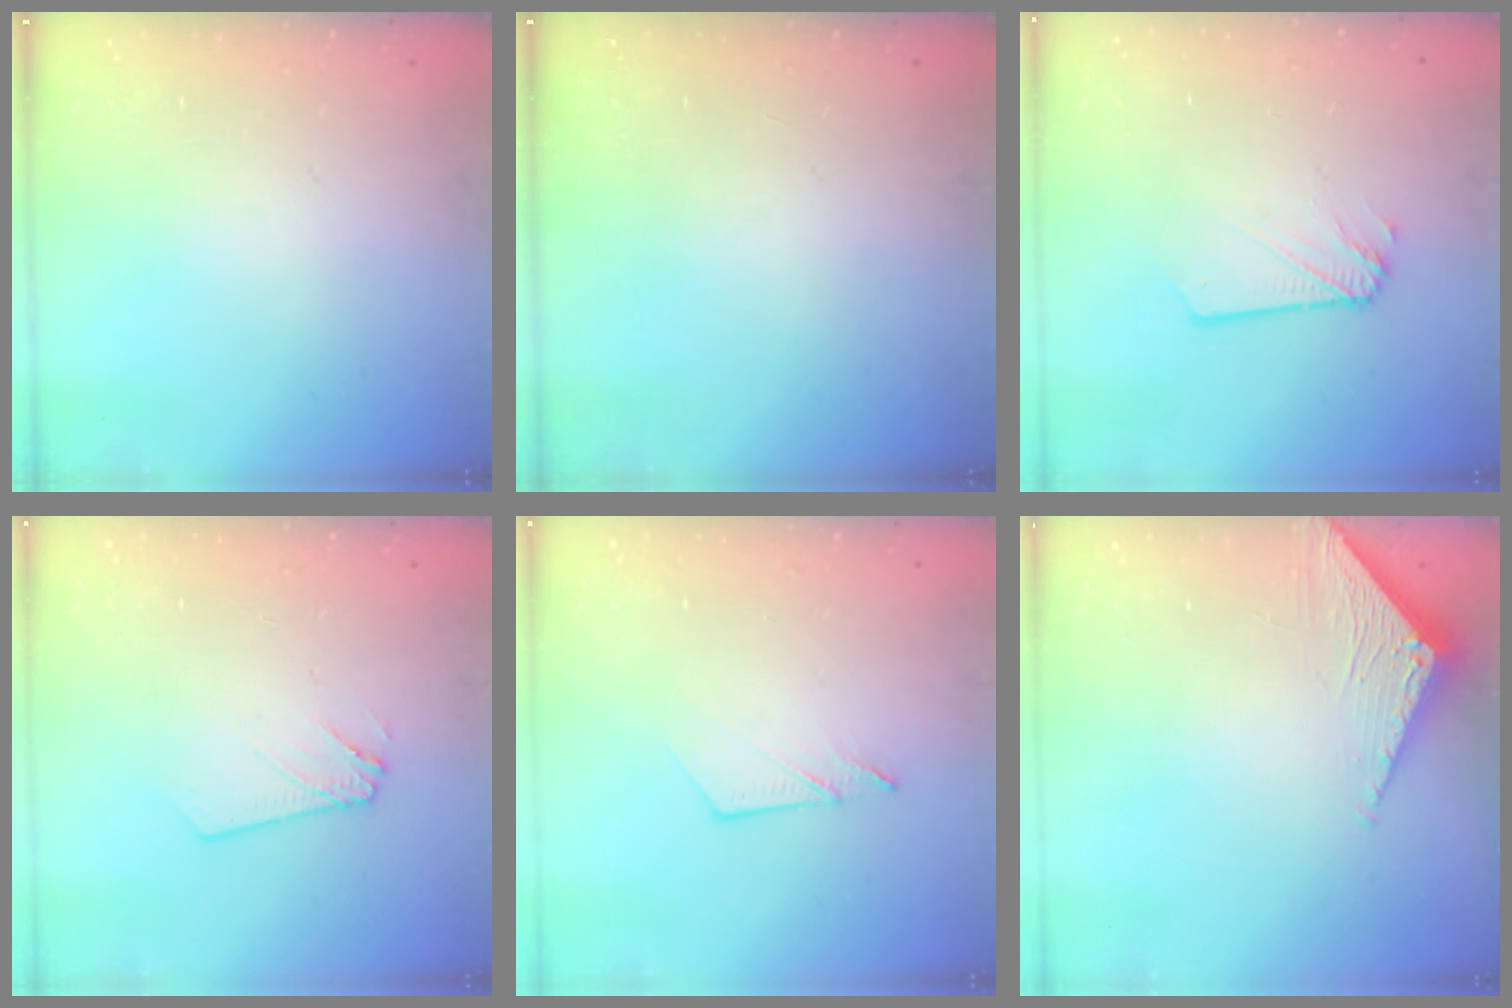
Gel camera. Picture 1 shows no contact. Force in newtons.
{"total": 0.0}
{"total": 1.2, "press": 1.2, "slide": 0.1}
{"total": 2.4, "press": 2.4, "slide": 0.2}
{"total": 4.5, "press": 4.5, "slide": 0.1}
{"total": 3.3, "press": 3.3, "slide": 0.2}